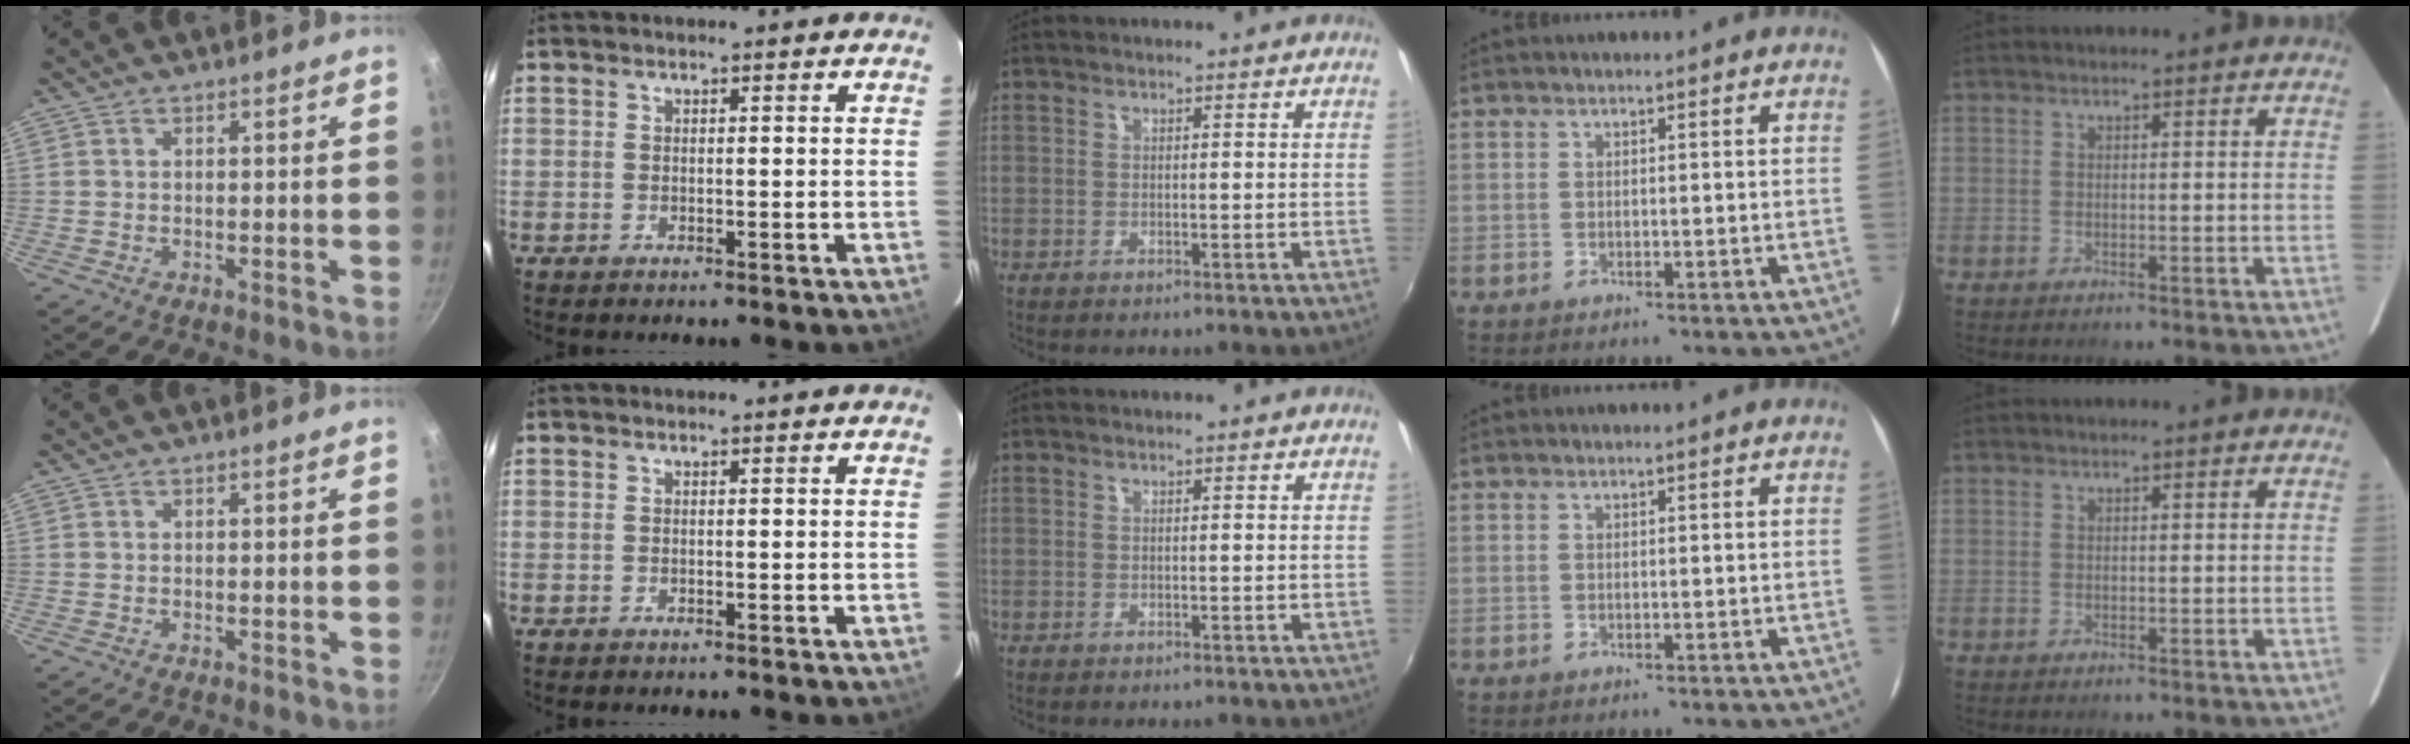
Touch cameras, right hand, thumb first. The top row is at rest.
{}